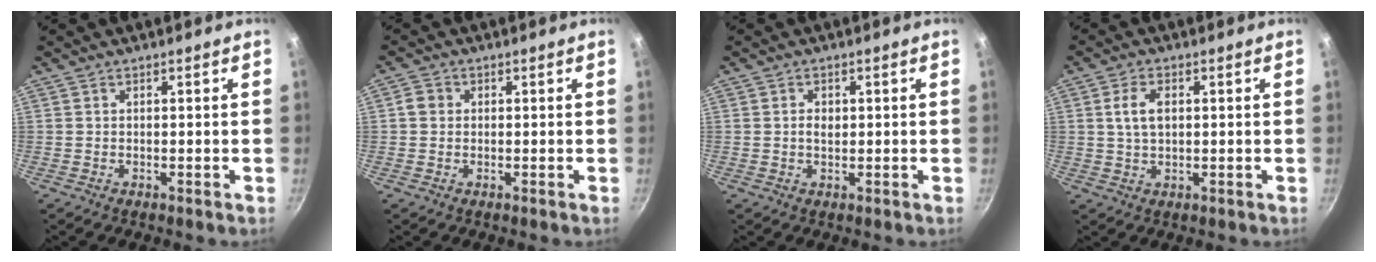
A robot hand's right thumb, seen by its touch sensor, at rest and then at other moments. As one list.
[{"total": 2.4, "force": [0.2, 2.1, 1.0], "torque": [-0.011, 0.006, 0.000]}, {"total": 1.8, "force": [0.2, 1.3, 1.3], "torque": [-0.017, -0.001, 0.003]}, {"total": 4.8, "force": [1.0, 2.8, 3.8], "torque": [-0.075, 0.000, 0.018]}]